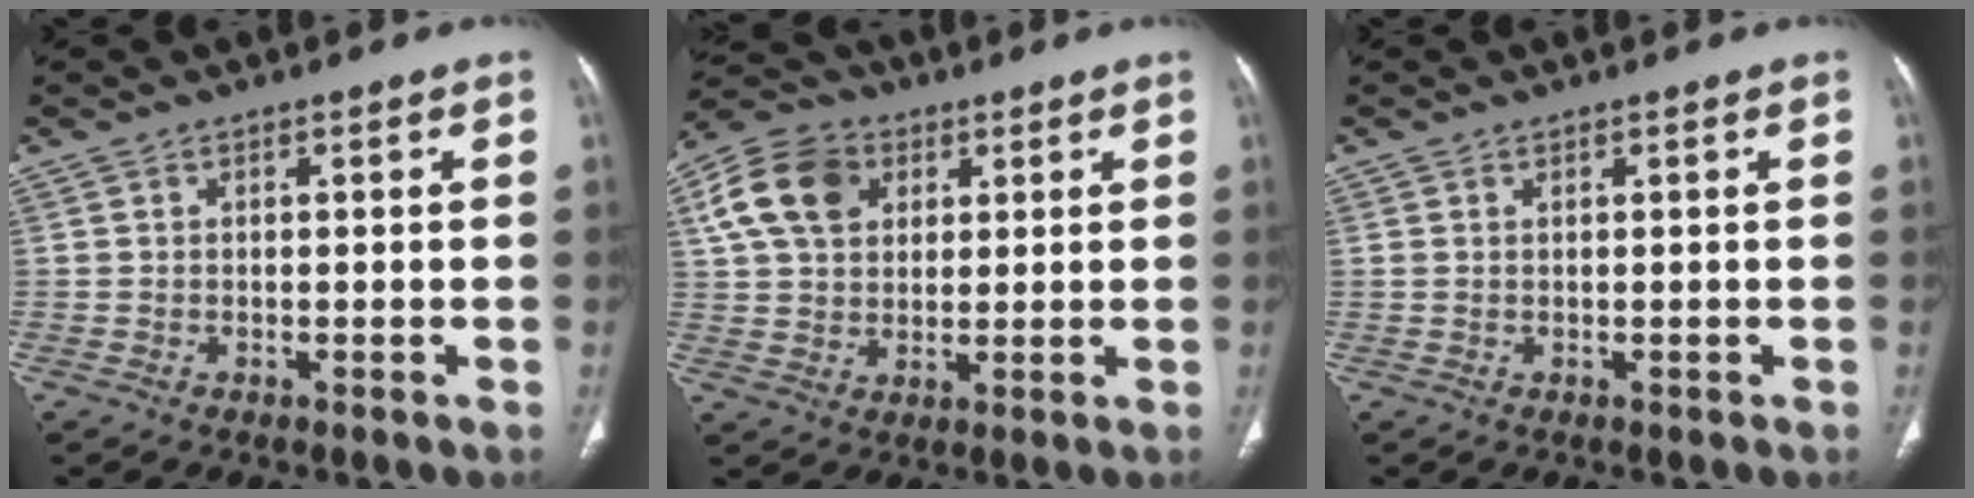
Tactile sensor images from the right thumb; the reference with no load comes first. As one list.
[{"total": 12.1, "force": [4.3, 9.0, 6.8], "torque": [-0.111, 0.002, 0.073]}, {"total": 0.5, "force": [0.2, 0.3, 0.3], "torque": [-0.009, 0.006, 0.006]}]